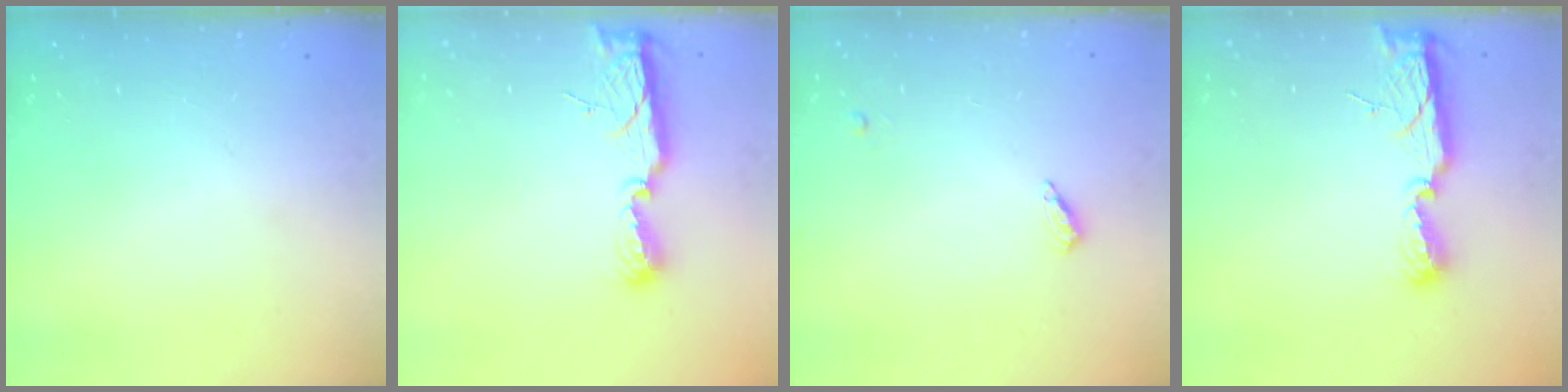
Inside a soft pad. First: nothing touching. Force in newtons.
{"total": 10.6, "press": 9.3, "slide": 5.2}
{"total": 4.2, "press": 4.2, "slide": 0.5}
{"total": 10.6, "press": 9.3, "slide": 5.2}